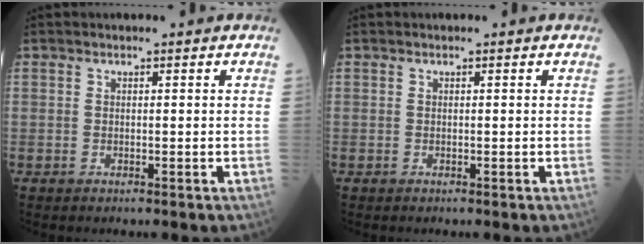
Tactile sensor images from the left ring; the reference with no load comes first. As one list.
[{"total": 0.0}]